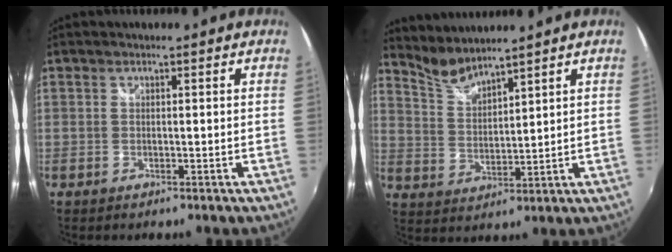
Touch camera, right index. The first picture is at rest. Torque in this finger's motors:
{"motor_torque": [-0.31, 0.26, -0.03, 0.00]}